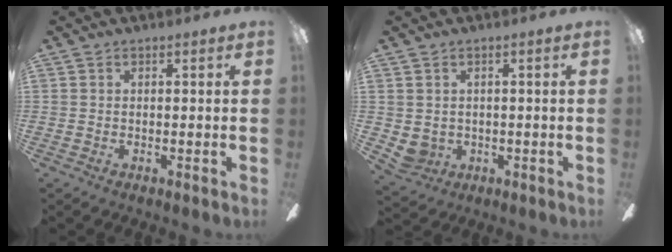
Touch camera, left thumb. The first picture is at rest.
{"total": 3.0, "force": [0.7, 2.9, 0.6], "torque": [-0.027, -0.003, 0.013]}